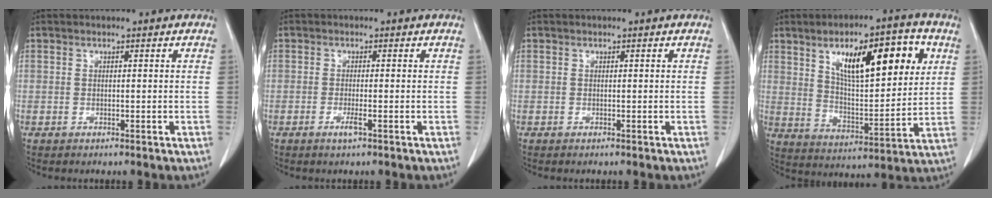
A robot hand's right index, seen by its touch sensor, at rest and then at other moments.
{"total": 1.8, "force": [-0.9, 0.0, 1.6], "torque": [-0.030, -0.003, -0.016]}
{"total": 0.0}
{"total": 17.4, "force": [7.2, 5.1, 15.0], "torque": [-0.227, 0.013, 0.120]}